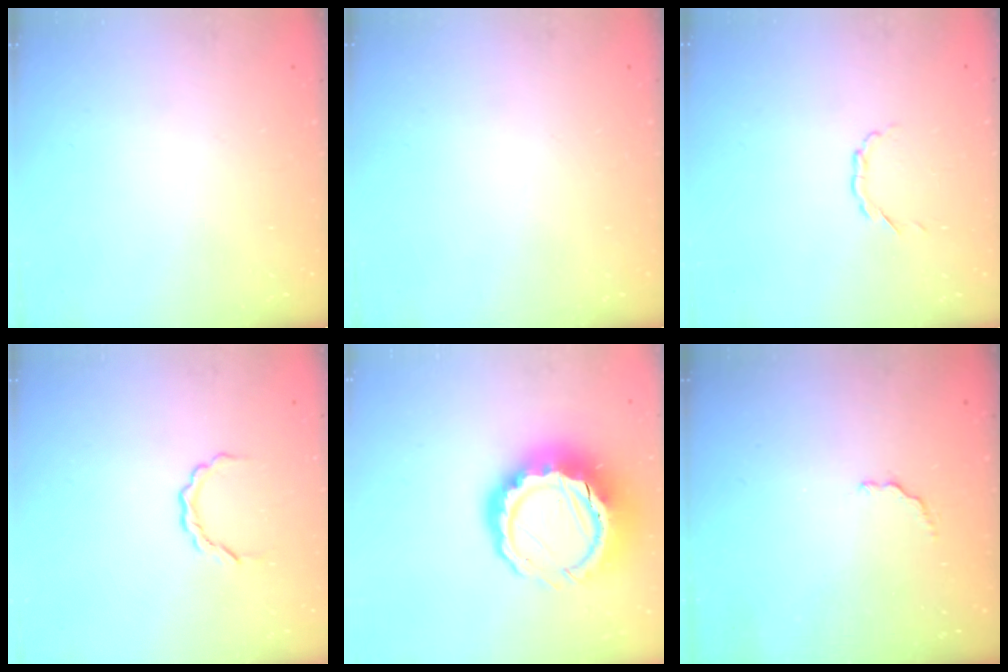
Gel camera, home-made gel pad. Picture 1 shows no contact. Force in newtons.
{"total": 0.0}
{"total": 2.5, "press": 2.4, "slide": 0.6}
{"total": 4.1, "press": 4.0, "slide": 0.3}
{"total": 15.6, "press": 15.3, "slide": 3.3}
{"total": 2.6, "press": 2.5, "slide": 0.9}